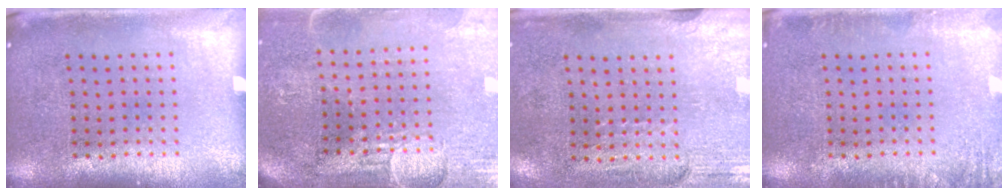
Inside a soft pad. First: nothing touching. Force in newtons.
{"total": 3.9, "press": 3.4, "slide": 1.9}
{"total": 2.9, "press": 2.5, "slide": 1.5}
{"total": 1.6, "press": 1.6, "slide": 0.2}